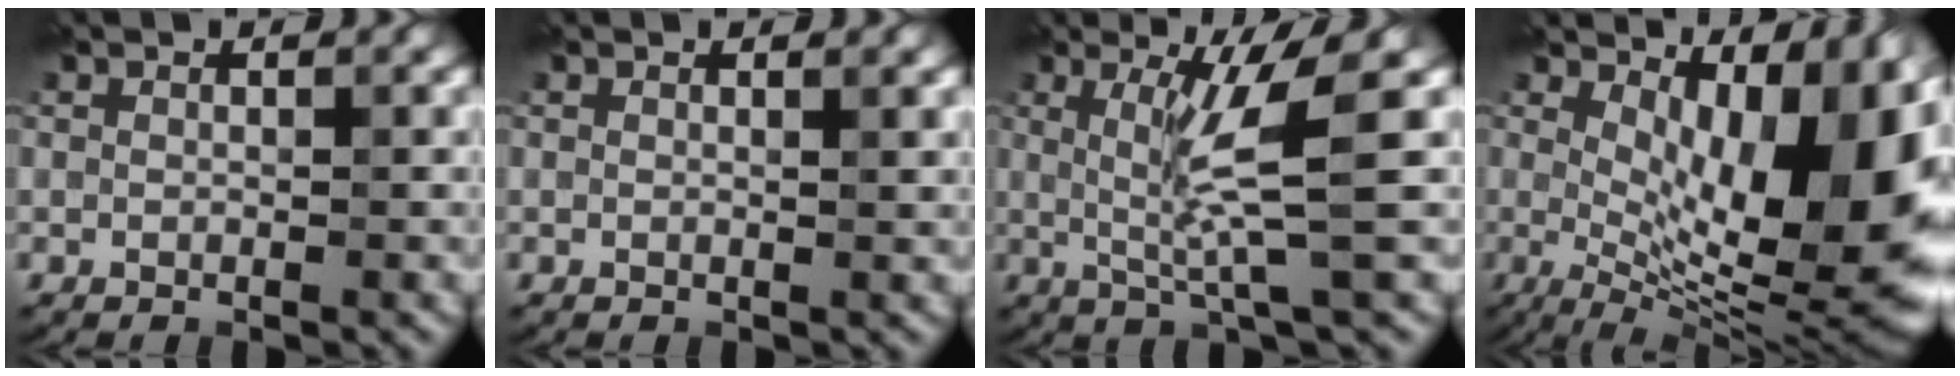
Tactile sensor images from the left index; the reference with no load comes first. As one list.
[{"total": 1.1, "force": [0.6, 0.4, 0.8], "torque": [-0.002, 0.002, 0.005]}, {"total": 5.3, "force": [1.0, 0.4, 5.2], "torque": [-0.103, -0.004, 0.021]}, {"total": 15.4, "force": [2.5, 6.7, 13.6], "torque": [-0.151, 0.001, 0.050]}]